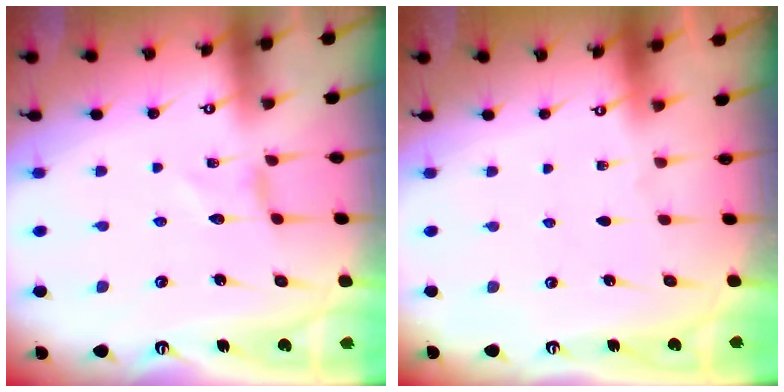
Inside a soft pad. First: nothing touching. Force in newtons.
{"total": 0.0}